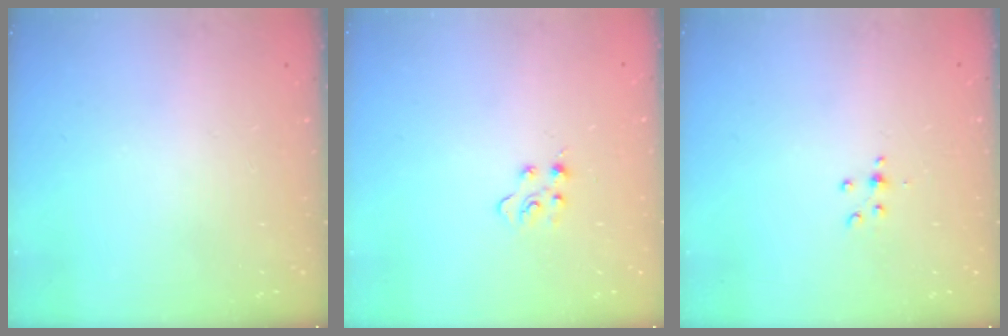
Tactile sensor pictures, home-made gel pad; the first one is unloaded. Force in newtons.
{"total": 2.9, "press": 2.9, "slide": 0.3}
{"total": 4.0, "press": 3.8, "slide": 1.3}